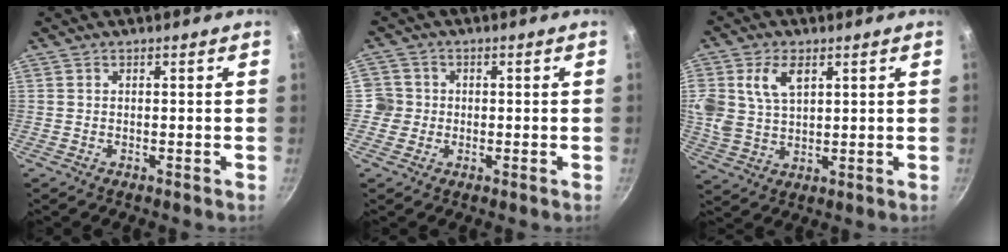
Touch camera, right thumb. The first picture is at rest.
{"total": 3.9, "force": [-0.5, 3.9, 0.6], "torque": [0.019, 0.010, -0.016]}
{"total": 10.2, "force": [3.9, 6.5, 6.9], "torque": [-0.130, -0.009, 0.076]}